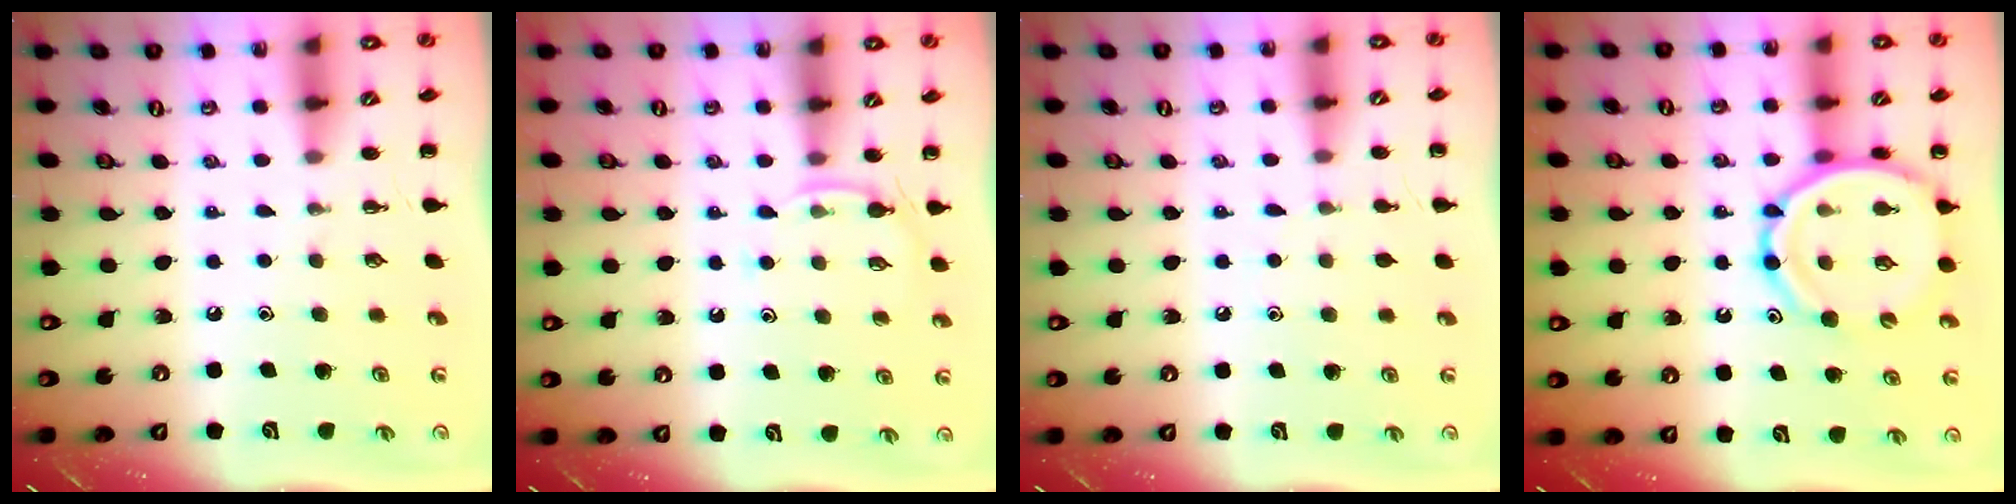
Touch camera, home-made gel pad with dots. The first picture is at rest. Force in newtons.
{"total": 4.8, "press": 4.6, "slide": 1.4}
{"total": 4.2, "press": 3.9, "slide": 1.4}
{"total": 13.8, "press": 13.3, "slide": 3.7}